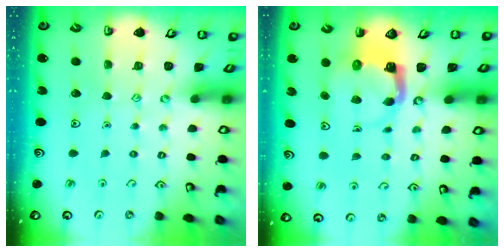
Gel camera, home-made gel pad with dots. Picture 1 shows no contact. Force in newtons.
{"total": 3.8, "press": 3.8, "slide": 0.2}